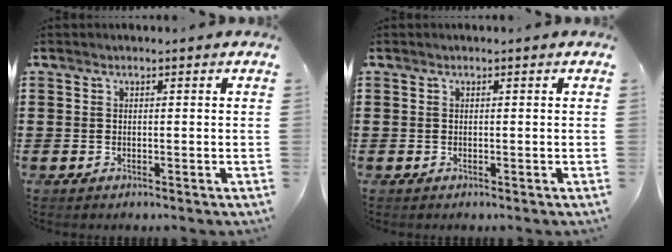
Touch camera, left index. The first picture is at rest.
{"total": 0.0}